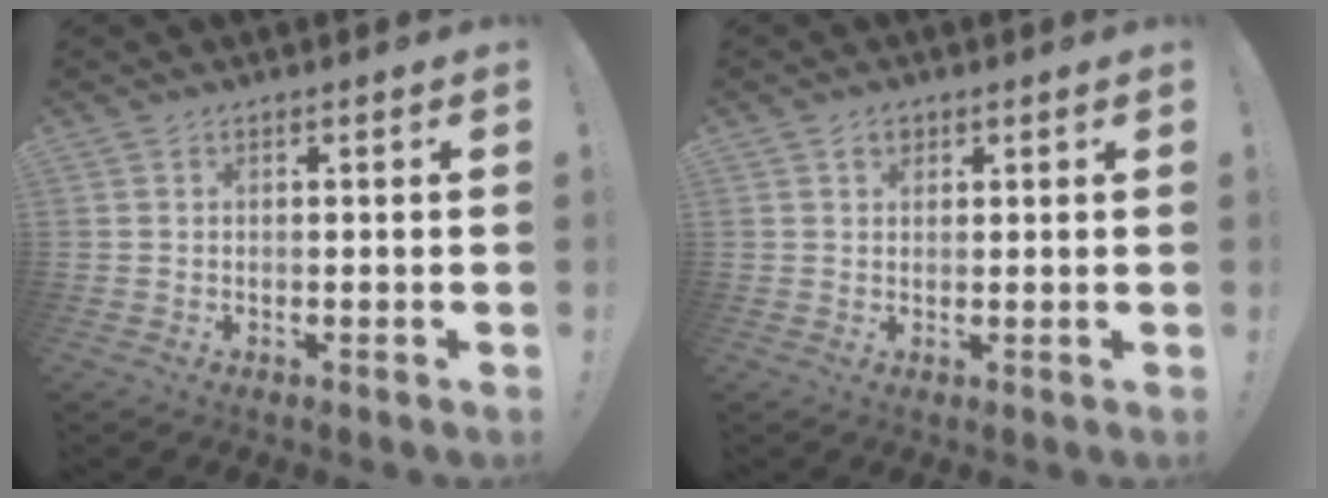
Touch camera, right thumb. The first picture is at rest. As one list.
[{"total": 2.4, "force": [1.3, 1.8, 0.9], "torque": [-0.007, -0.002, 0.021]}]